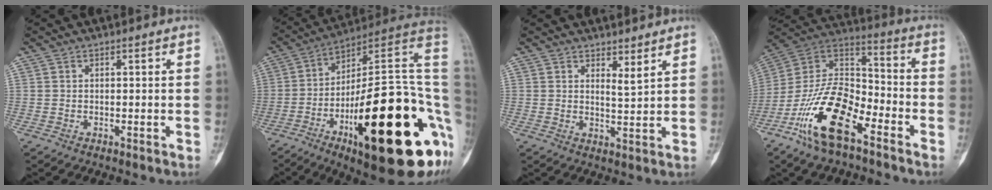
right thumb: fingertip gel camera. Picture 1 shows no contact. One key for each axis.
{"total": 34.5, "fx": -7.7, "fy": 10.7, "fz": 31.9, "tx": -0.386, "ty": 0.044, "tz": -0.109}
{"total": 2.9, "fx": 2.4, "fy": 0.8, "fz": 1.5, "tx": -0.017, "ty": -0.024, "tz": 0.042}
{"total": 18.7, "fx": -10.0, "fy": 8.3, "fz": 13.5, "tx": -0.242, "ty": 0.071, "tz": -0.194}